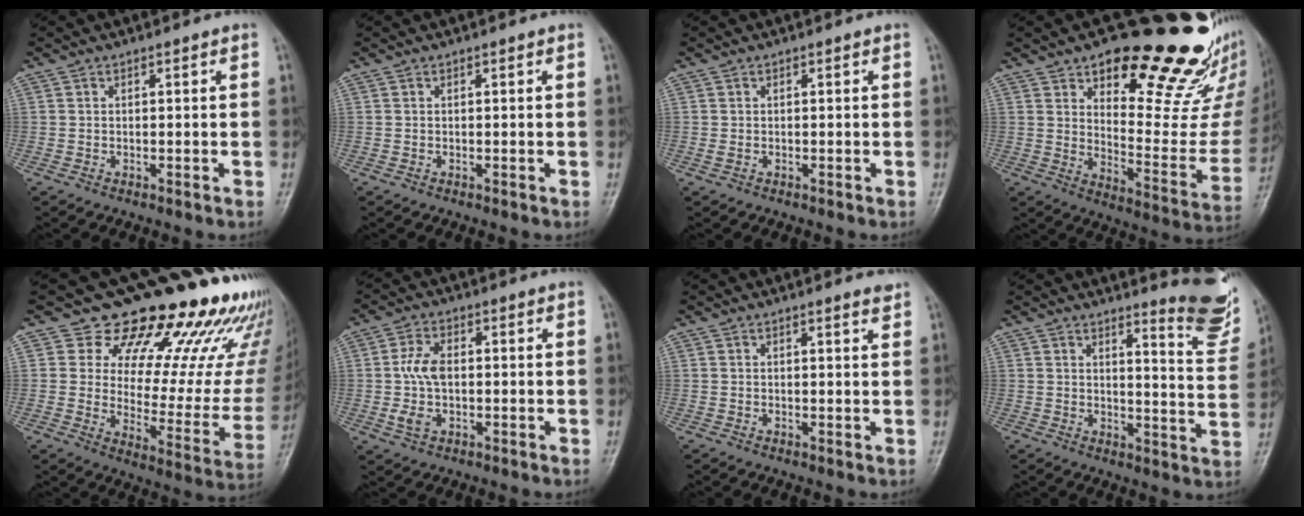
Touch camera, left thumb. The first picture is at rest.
{"total": 0.0}
{"total": 0.8, "force": [0.0, 0.5, 0.6], "torque": [-0.017, -0.001, 0.003]}
{"total": 23.1, "force": [16.7, 9.1, 13.1], "torque": [-0.117, -0.113, 0.231]}
{"total": 25.7, "force": [19.5, 10.9, 12.8], "torque": [-0.123, -0.124, 0.248]}
{"total": 6.4, "force": [-0.2, 4.0, 5.0], "torque": [-0.101, 0.007, -0.005]}
{"total": 1.3, "force": [1.2, 0.0, 0.5], "torque": [-0.004, -0.011, 0.014]}
{"total": 10.7, "force": [9.0, 1.4, 5.6], "torque": [-0.048, -0.093, 0.100]}